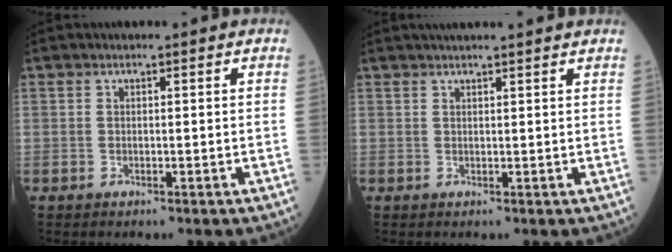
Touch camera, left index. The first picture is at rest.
{"total": 6.2, "force": [5.6, -0.2, 2.7], "torque": [-0.033, 0.027, 0.065]}